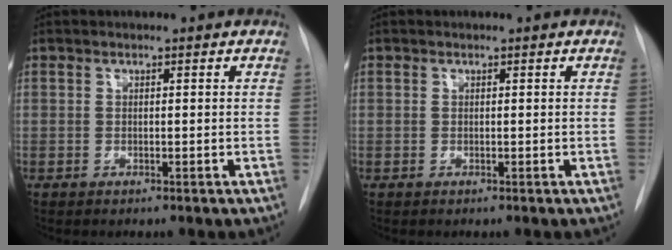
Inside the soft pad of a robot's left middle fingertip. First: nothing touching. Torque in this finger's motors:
{"motor_torque": [0.02, -0.02, 0.00, 0.00]}